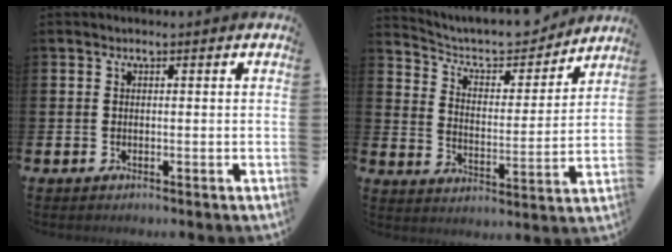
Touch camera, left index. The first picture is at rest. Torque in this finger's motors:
{"motor_torque": [0.96, -1.18, 0.23, 0.07]}